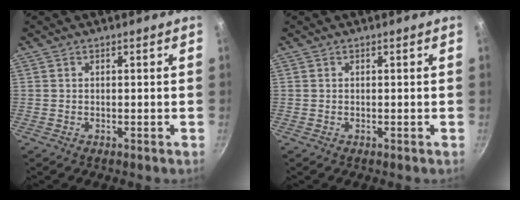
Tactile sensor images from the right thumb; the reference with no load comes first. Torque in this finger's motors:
{"motor_torque": [-0.06, -0.06, 0.01, -0.01, 0.00]}